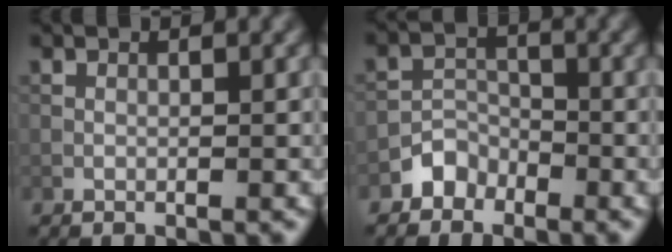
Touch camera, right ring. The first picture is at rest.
{"total": 2.3, "force": [-1.7, 1.5, 0.3], "torque": [0.004, 0.011, -0.035]}